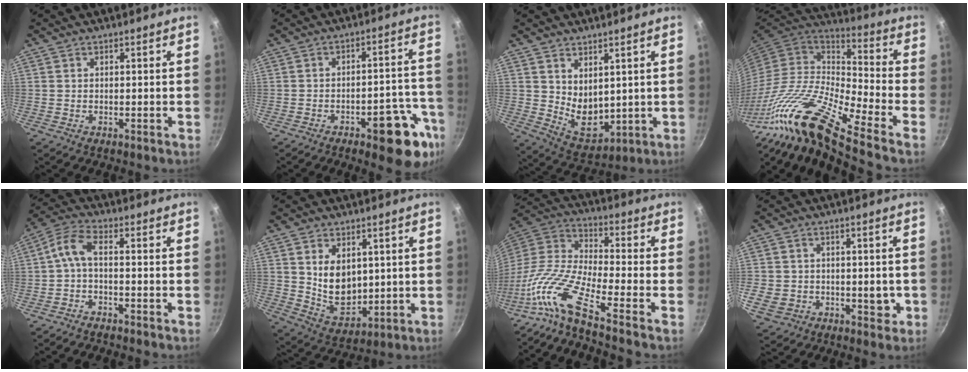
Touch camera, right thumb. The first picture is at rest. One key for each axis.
{"total": 14.6, "fx": -7.3, "fy": 5.5, "fz": 11.5, "tx": -0.087, "ty": 0.047, "tz": -0.092}
{"total": 8.5, "fx": 2.8, "fy": 5.5, "fz": 6.0, "tx": -0.074, "ty": -0.037, "tz": 0.069}
{"total": 27.0, "fx": -16.3, "fy": 6.1, "fz": 20.6, "tx": -0.339, "ty": 0.045, "tz": -0.321}
{"total": 4.9, "fx": -1.7, "fy": 1.8, "fz": 4.2, "tx": -0.111, "ty": 0.029, "tz": -0.041}
{"total": 10.4, "fx": 2.4, "fy": 7.1, "fz": 7.2, "tx": -0.096, "ty": -0.029, "tz": 0.064}
{"total": 14.5, "fx": -9.4, "fy": 2.1, "fz": 10.8, "tx": -0.204, "ty": 0.062, "tz": -0.212}
{"total": 8.9, "fx": -1.9, "fy": 7.1, "fz": 5.0, "tx": -0.069, "ty": 0.007, "tz": -0.022}